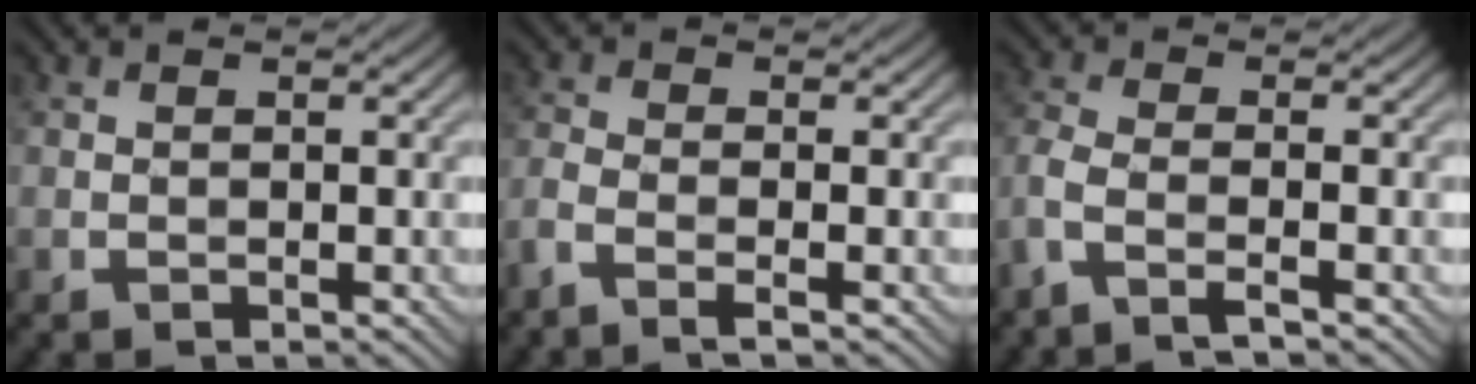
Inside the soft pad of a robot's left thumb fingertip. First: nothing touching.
{"total": 3.2, "force": [-2.0, 0.5, 2.4], "torque": [-0.054, -0.005, -0.057]}
{"total": 4.2, "force": [-2.6, 0.8, 3.2], "torque": [-0.074, -0.003, -0.070]}